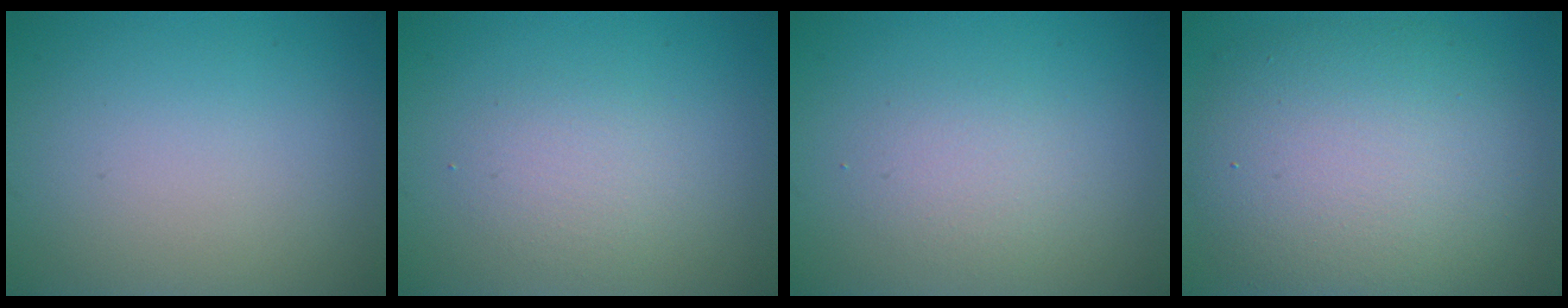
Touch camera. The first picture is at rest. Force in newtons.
{"total": 1.9, "press": 1.9, "slide": 0.1}
{"total": 1.9, "press": 1.8, "slide": 0.2}
{"total": 9.9, "press": 9.9, "slide": 0.7}